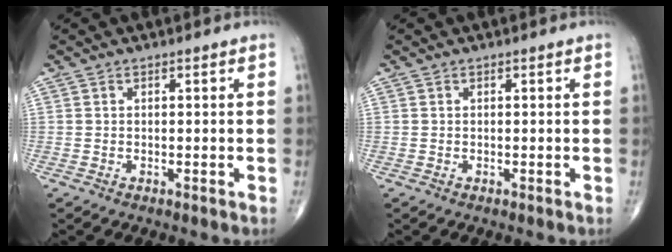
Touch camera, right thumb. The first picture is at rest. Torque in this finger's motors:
{"motor_torque": [-0.29, 0.29, -0.10, -0.10, -0.03]}